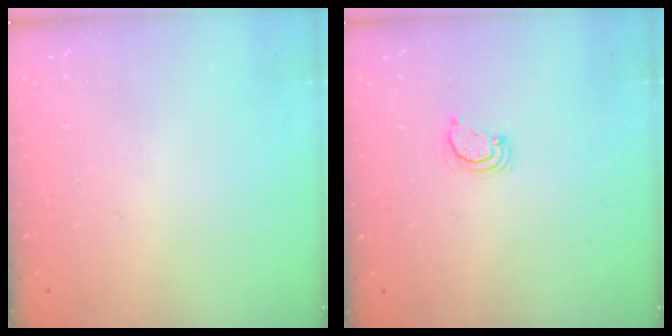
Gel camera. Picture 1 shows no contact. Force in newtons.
{"total": 2.5, "press": 2.5, "slide": 0.3}